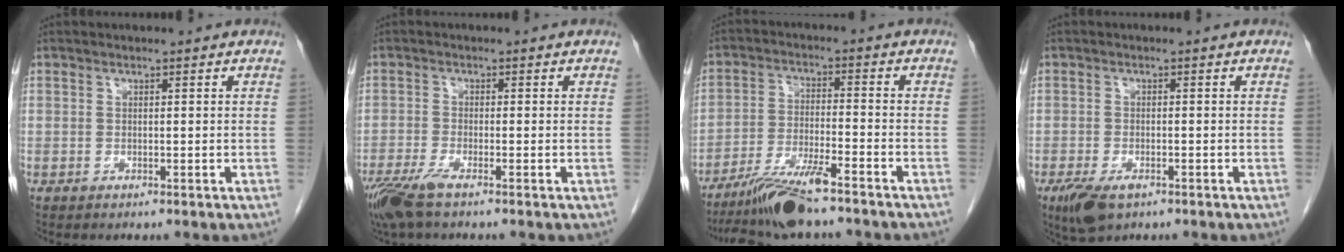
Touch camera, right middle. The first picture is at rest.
{"total": 5.1, "force": [-3.5, 0.6, 3.6], "torque": [-0.074, -0.014, -0.068]}
{"total": 9.9, "force": [-8.0, 0.5, 5.9], "torque": [-0.109, -0.024, -0.143]}
{"total": 4.9, "force": [-2.9, 2.1, 3.4], "torque": [-0.069, -0.009, -0.047]}